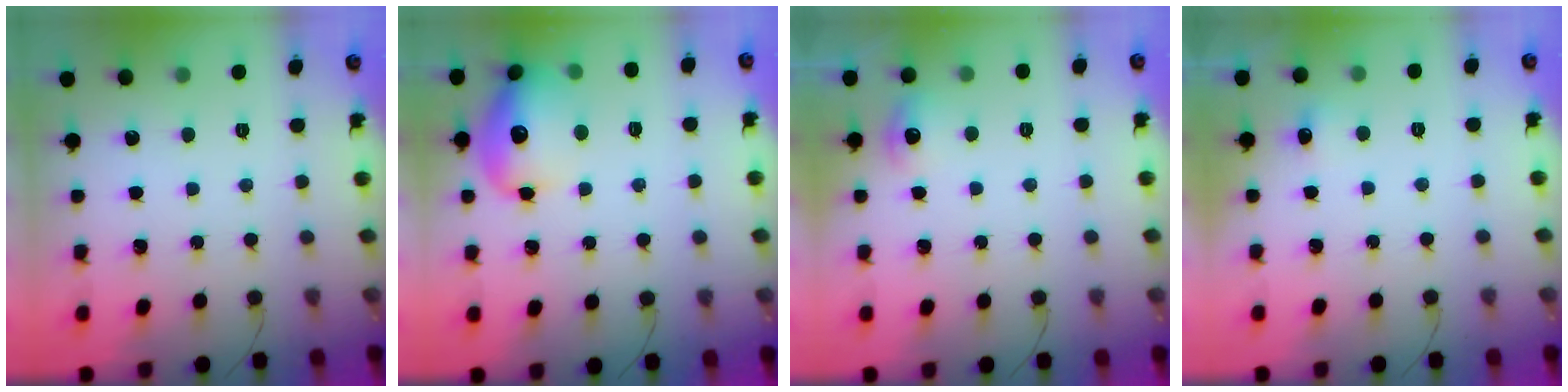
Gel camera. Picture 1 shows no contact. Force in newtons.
{"total": 15.5, "press": 15.4, "slide": 1.7}
{"total": 6.9, "press": 6.8, "slide": 1.3}
{"total": 4.4, "press": 4.3, "slide": 1.2}